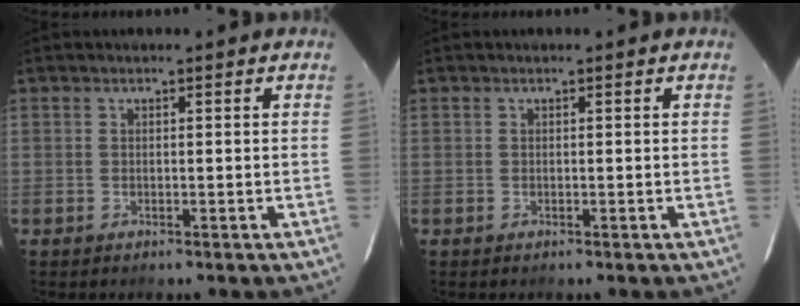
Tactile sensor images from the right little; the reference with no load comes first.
{"total": 0.0}